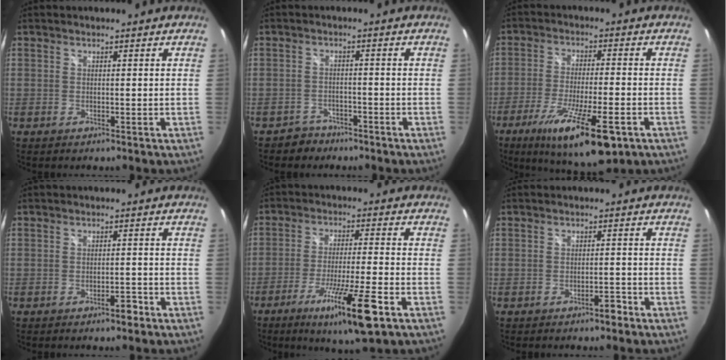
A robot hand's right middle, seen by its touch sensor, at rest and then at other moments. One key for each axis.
{"total": 3.8, "fx": -3.0, "fy": 2.3, "fz": -0.1, "tx": -0.008, "ty": 0.007, "tz": -0.050}
{"total": 17.0, "fx": -9.3, "fy": 3.8, "fz": 13.7, "tx": -0.254, "ty": -0.050, "tz": -0.152}
{"total": 2.3, "fx": -1.7, "fy": 0.8, "fz": 1.3, "tx": -0.025, "ty": 0.000, "tz": -0.025}
{"total": 13.4, "fx": -7.3, "fy": 0.8, "fz": 11.3, "tx": -0.216, "ty": -0.035, "tz": -0.126}
{"total": 2.1, "fx": -1.7, "fy": 0.7, "fz": 1.1, "tx": -0.021, "ty": 0.001, "tz": -0.025}